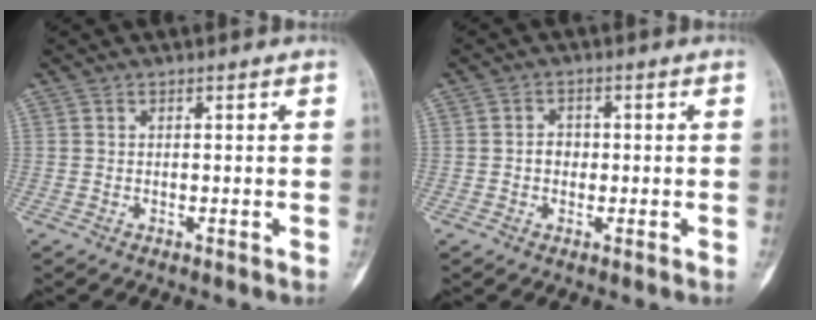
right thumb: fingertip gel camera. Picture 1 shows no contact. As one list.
[{"total": 2.6, "force": [-0.2, 2.2, 1.3], "torque": [-0.006, 0.007, -0.008]}]